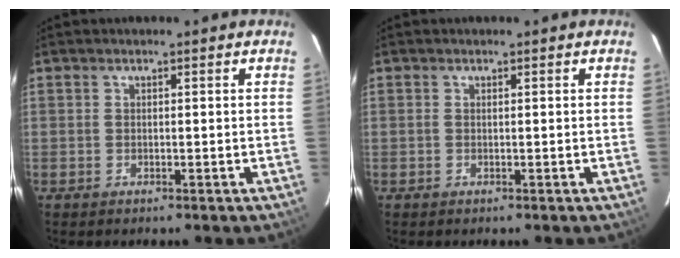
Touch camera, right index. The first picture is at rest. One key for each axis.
{"total": 0.0}